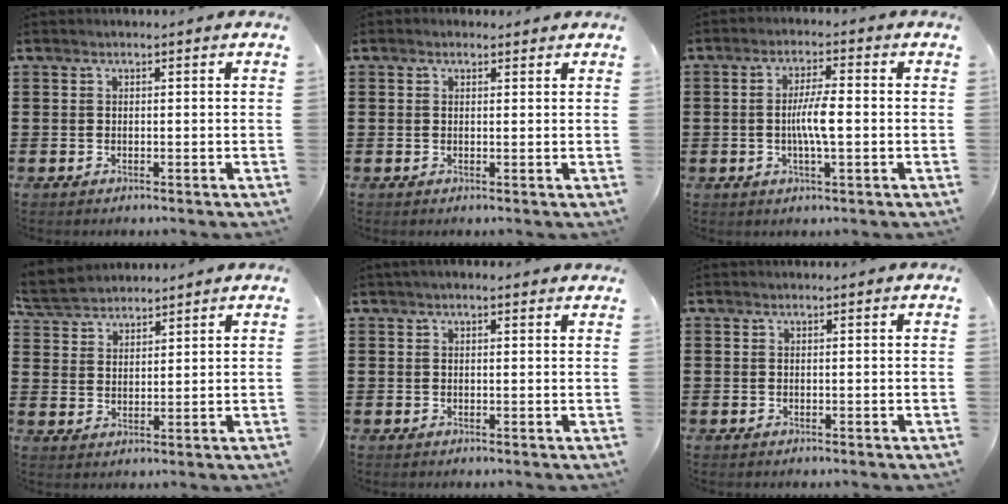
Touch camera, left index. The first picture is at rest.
{"total": 0.7, "force": [0.4, 0.5, 0.3], "torque": [-0.006, 0.005, 0.008]}
{"total": 5.5, "force": [-0.6, 1.0, 5.3], "torque": [-0.109, -0.002, -0.018]}
{"total": 4.3, "force": [4.0, 1.5, 0.7], "torque": [-0.032, -0.008, 0.074]}
{"total": 1.1, "force": [0.6, 0.5, 0.7], "torque": [-0.015, 0.005, 0.010]}
{"total": 0.0}